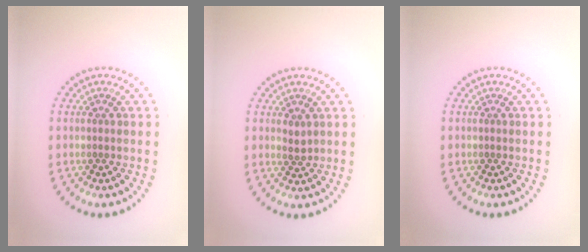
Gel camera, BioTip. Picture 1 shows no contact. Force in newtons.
{"total": 0.8, "press": 0.8, "slide": 0.2}
{"total": 0.0}